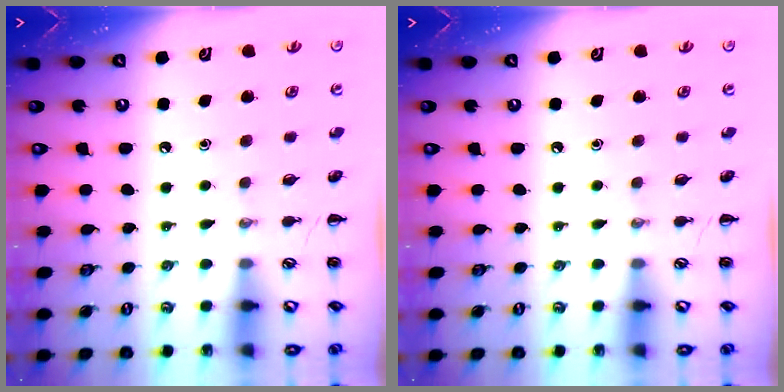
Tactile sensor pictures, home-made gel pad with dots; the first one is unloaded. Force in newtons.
{"total": 0.0}